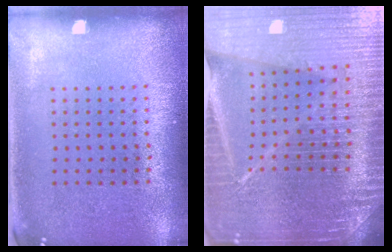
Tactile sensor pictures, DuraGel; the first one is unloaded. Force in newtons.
{"total": 6.9, "press": 5.9, "slide": 3.6}